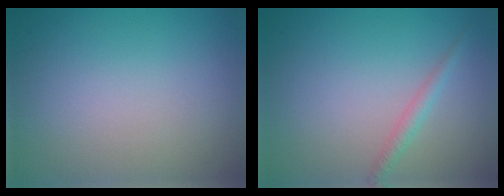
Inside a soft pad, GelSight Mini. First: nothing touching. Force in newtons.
{"total": 1.4, "press": 1.4, "slide": 0.0}